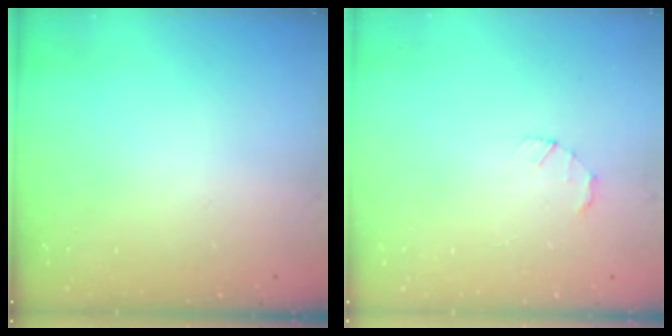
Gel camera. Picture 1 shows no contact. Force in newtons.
{"total": 1.4, "press": 1.3, "slide": 0.3}